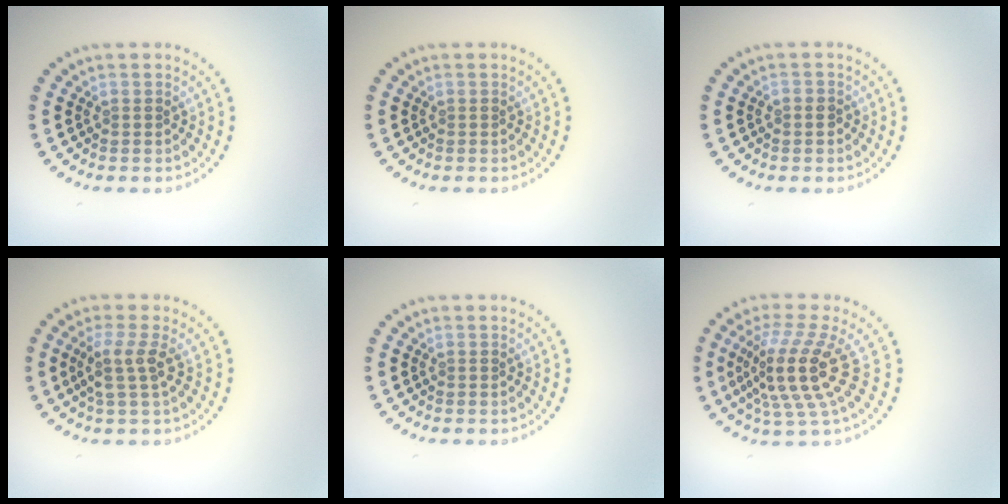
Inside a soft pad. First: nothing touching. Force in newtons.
{"total": 0.0}
{"total": 0.6, "press": 0.5, "slide": 0.2}
{"total": 2.5, "press": 2.0, "slide": 1.6}
{"total": 0.0}
{"total": 5.3, "press": 3.9, "slide": 3.6}